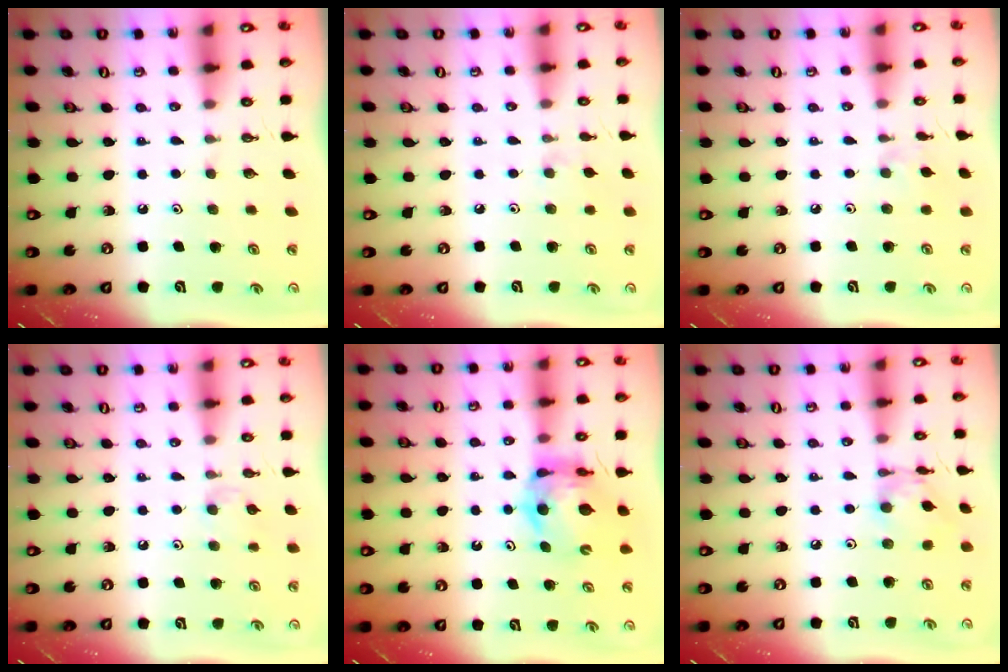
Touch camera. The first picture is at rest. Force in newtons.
{"total": 3.5, "press": 3.5, "slide": 0.5}
{"total": 2.1, "press": 2.0, "slide": 0.4}
{"total": 5.1, "press": 5.0, "slide": 0.7}
{"total": 11.4, "press": 11.3, "slide": 1.3}
{"total": 7.5, "press": 7.5, "slide": 0.5}